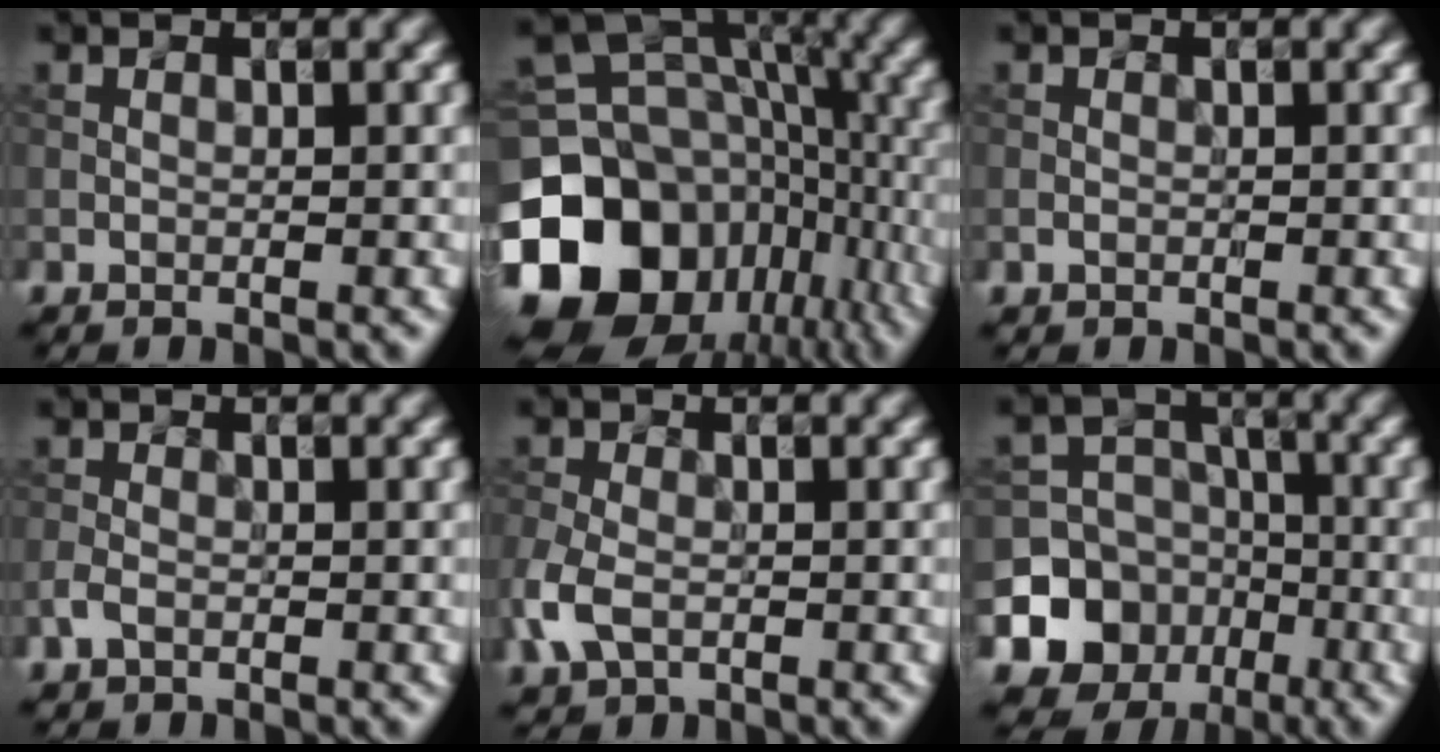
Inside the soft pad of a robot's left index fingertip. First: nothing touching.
{"total": 18.6, "force": [-6.2, 14.8, 9.3], "torque": [-0.192, -0.003, -0.095]}
{"total": 0.6, "force": [-0.2, 0.5, 0.3], "torque": [-0.004, -0.001, -0.004]}
{"total": 1.4, "force": [-0.7, 0.9, 0.9], "torque": [-0.019, 0.001, -0.017]}
{"total": 3.8, "force": [-1.3, 2.6, 2.5], "torque": [-0.066, -0.006, -0.032]}
{"total": 13.4, "force": [-5.7, 11.9, 2.4], "torque": [-0.064, -0.042, -0.097]}